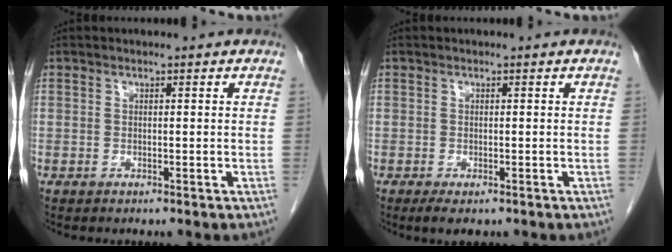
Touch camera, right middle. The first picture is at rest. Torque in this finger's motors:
{"motor_torque": [0.48, -0.18, 0.03, 0.00]}